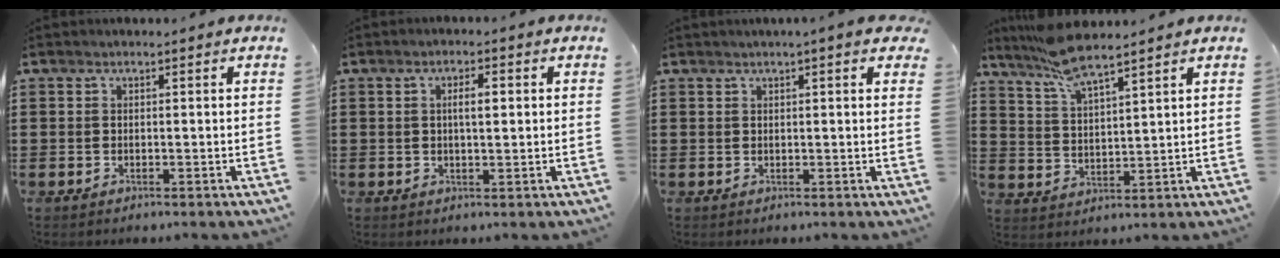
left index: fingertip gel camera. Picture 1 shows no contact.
{"total": 3.1, "force": [0.5, 0.9, 2.9], "torque": [-0.048, 0.002, 0.003]}
{"total": 2.0, "force": [1.3, -0.1, 1.5], "torque": [-0.032, 0.001, 0.023]}
{"total": 7.3, "force": [6.1, 0.9, 3.8], "torque": [-0.091, -0.017, 0.112]}